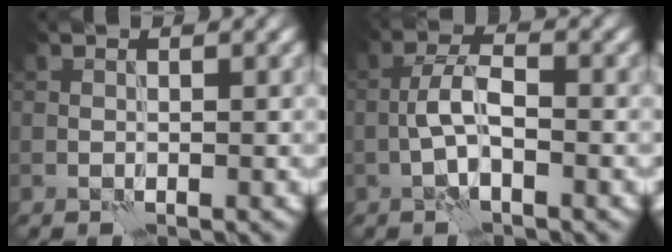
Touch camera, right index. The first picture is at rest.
{"total": 2.9, "force": [-0.9, 1.0, 2.5], "torque": [-0.052, 0.009, -0.024]}